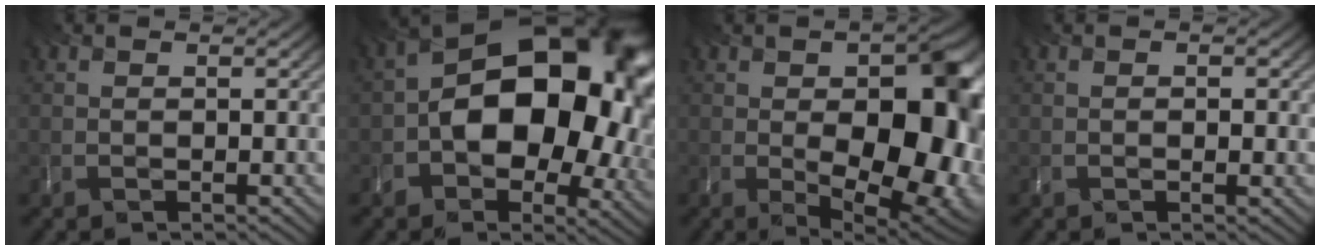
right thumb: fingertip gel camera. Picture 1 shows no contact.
{"total": 19.1, "force": [0.2, 12.3, 14.6], "torque": [-0.182, -0.018, 0.009]}
{"total": 16.6, "force": [-1.4, 9.3, 13.7], "torque": [-0.165, -0.035, 0.000]}
{"total": 1.1, "force": [0.1, 0.4, 1.1], "torque": [-0.014, -0.004, 0.003]}